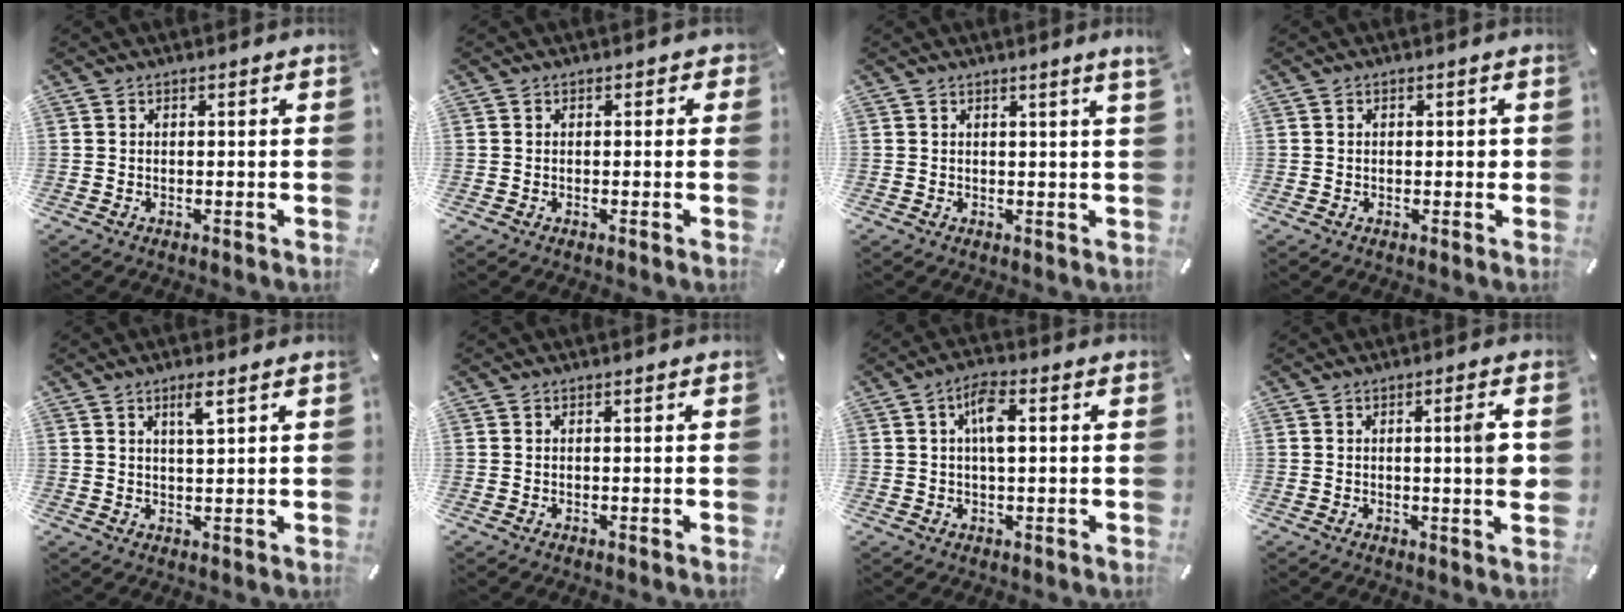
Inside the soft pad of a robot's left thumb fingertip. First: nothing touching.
{"total": 1.2, "force": [-0.2, 1.0, 0.5], "torque": [-0.002, 0.003, -0.008]}
{"total": 1.8, "force": [1.2, -0.3, 1.3], "torque": [-0.023, -0.003, 0.020]}
{"total": 1.4, "force": [0.0, 0.9, 1.1], "torque": [-0.013, 0.002, -0.003]}
{"total": 3.7, "force": [2.1, 0.5, 3.1], "torque": [-0.059, -0.003, 0.032]}
{"total": 0.0}
{"total": 6.2, "force": [1.2, 2.5, 5.6], "torque": [-0.101, 0.010, 0.018]}
{"total": 5.7, "force": [0.7, 0.3, 5.6], "torque": [-0.085, -0.008, 0.002]}